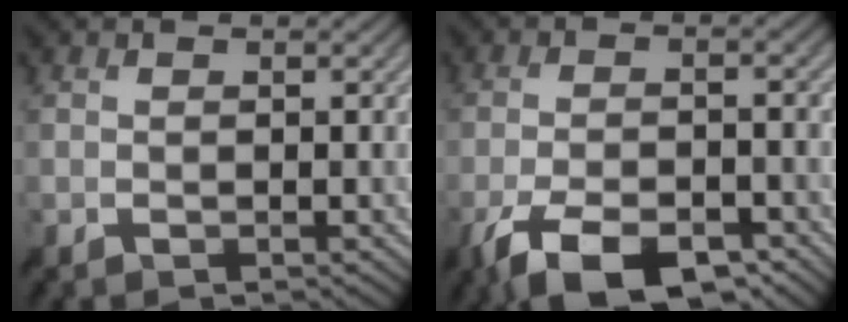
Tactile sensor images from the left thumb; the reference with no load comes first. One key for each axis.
{"total": 9.9, "fx": -6.4, "fy": 3.4, "fz": 6.7, "tx": -0.126, "ty": -0.003, "tz": -0.115}